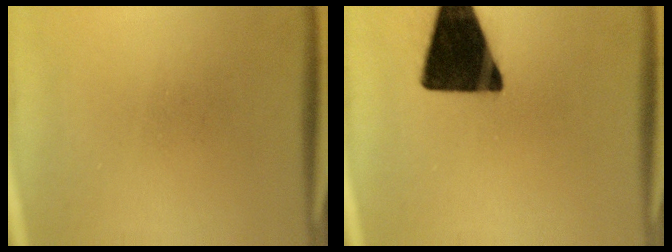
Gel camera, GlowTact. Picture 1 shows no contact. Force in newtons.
{"total": 18.2}